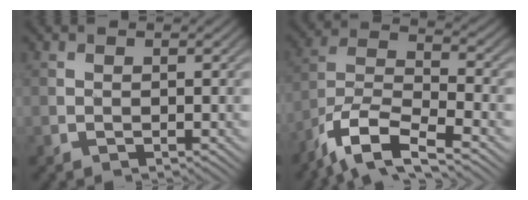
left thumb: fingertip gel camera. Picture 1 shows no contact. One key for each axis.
{"total": 10.5, "fx": -7.5, "fy": 3.2, "fz": 6.7, "tx": -0.130, "ty": -0.007, "tz": -0.154}